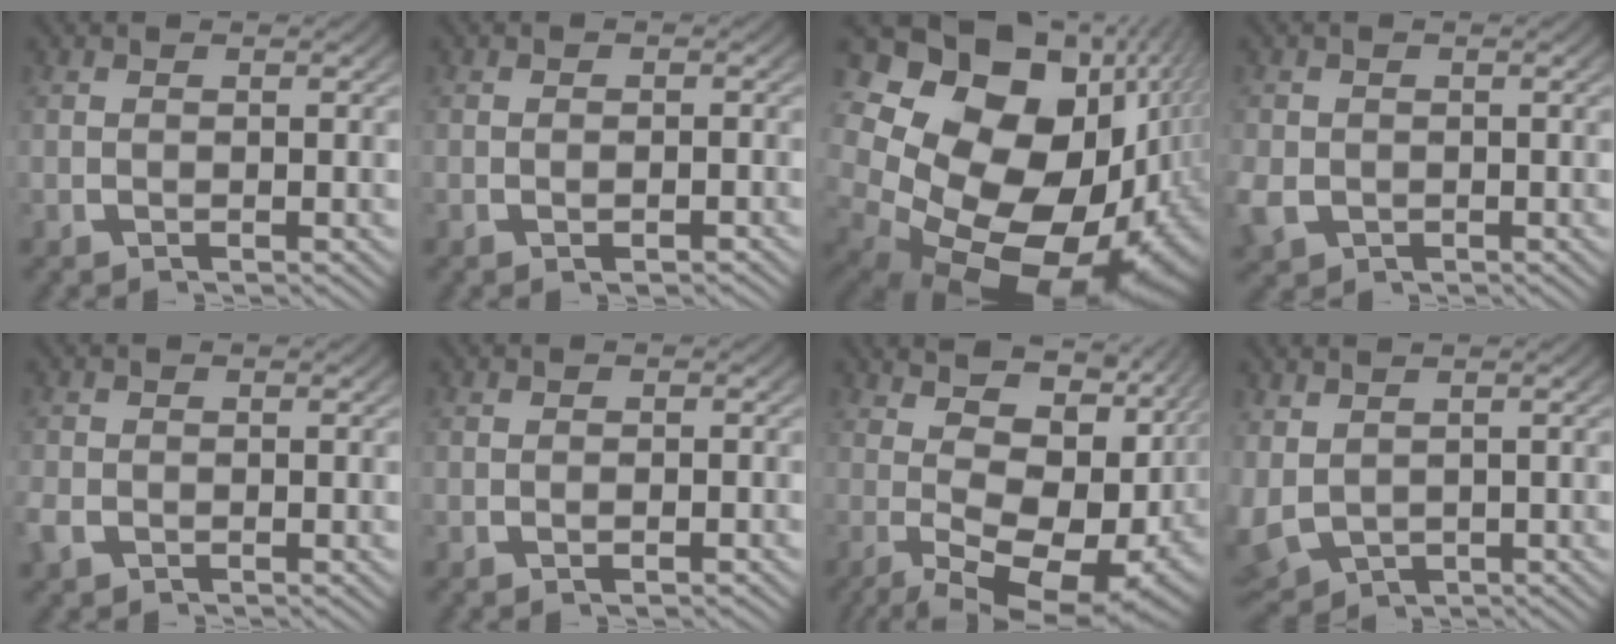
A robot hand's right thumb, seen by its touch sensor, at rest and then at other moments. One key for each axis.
{"total": 1.3, "fx": -0.8, "fy": 0.7, "fz": 0.8, "tx": -0.012, "ty": 0.001, "tz": -0.017}
{"total": 27.2, "fx": -1.8, "fy": 19.2, "fz": 19.1, "tx": -0.355, "ty": -0.071, "tz": -0.005}
{"total": 2.9, "fx": -0.9, "fy": 2.5, "fz": 1.1, "tx": -0.036, "ty": -0.014, "tz": -0.010}
{"total": 1.4, "fx": -0.8, "fy": 1.1, "fz": 0.5, "tx": -0.014, "ty": -0.003, "tz": -0.018}
{"total": 1.0, "fx": -0.6, "fy": 0.5, "fz": 0.6, "tx": -0.010, "ty": 0.002, "tz": -0.015}
{"total": 14.8, "fx": 0.1, "fy": 8.7, "fz": 12.0, "tx": -0.195, "ty": -0.037, "tz": 0.016}
{"total": 6.2, "fx": -1.3, "fy": 5.1, "fz": 3.3, "tx": -0.092, "ty": -0.034, "tz": 0.002}